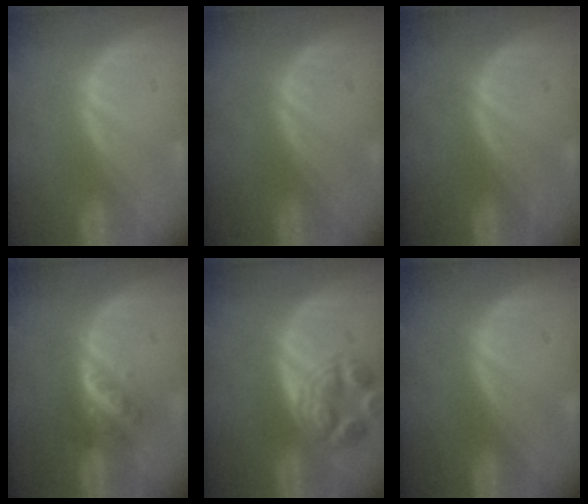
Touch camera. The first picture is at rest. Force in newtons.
{"total": 0.0}
{"total": 0.0}
{"total": 4.7, "press": 4.3, "slide": 2.0}
{"total": 6.5, "press": 6.3, "slide": 1.6}
{"total": 0.0}